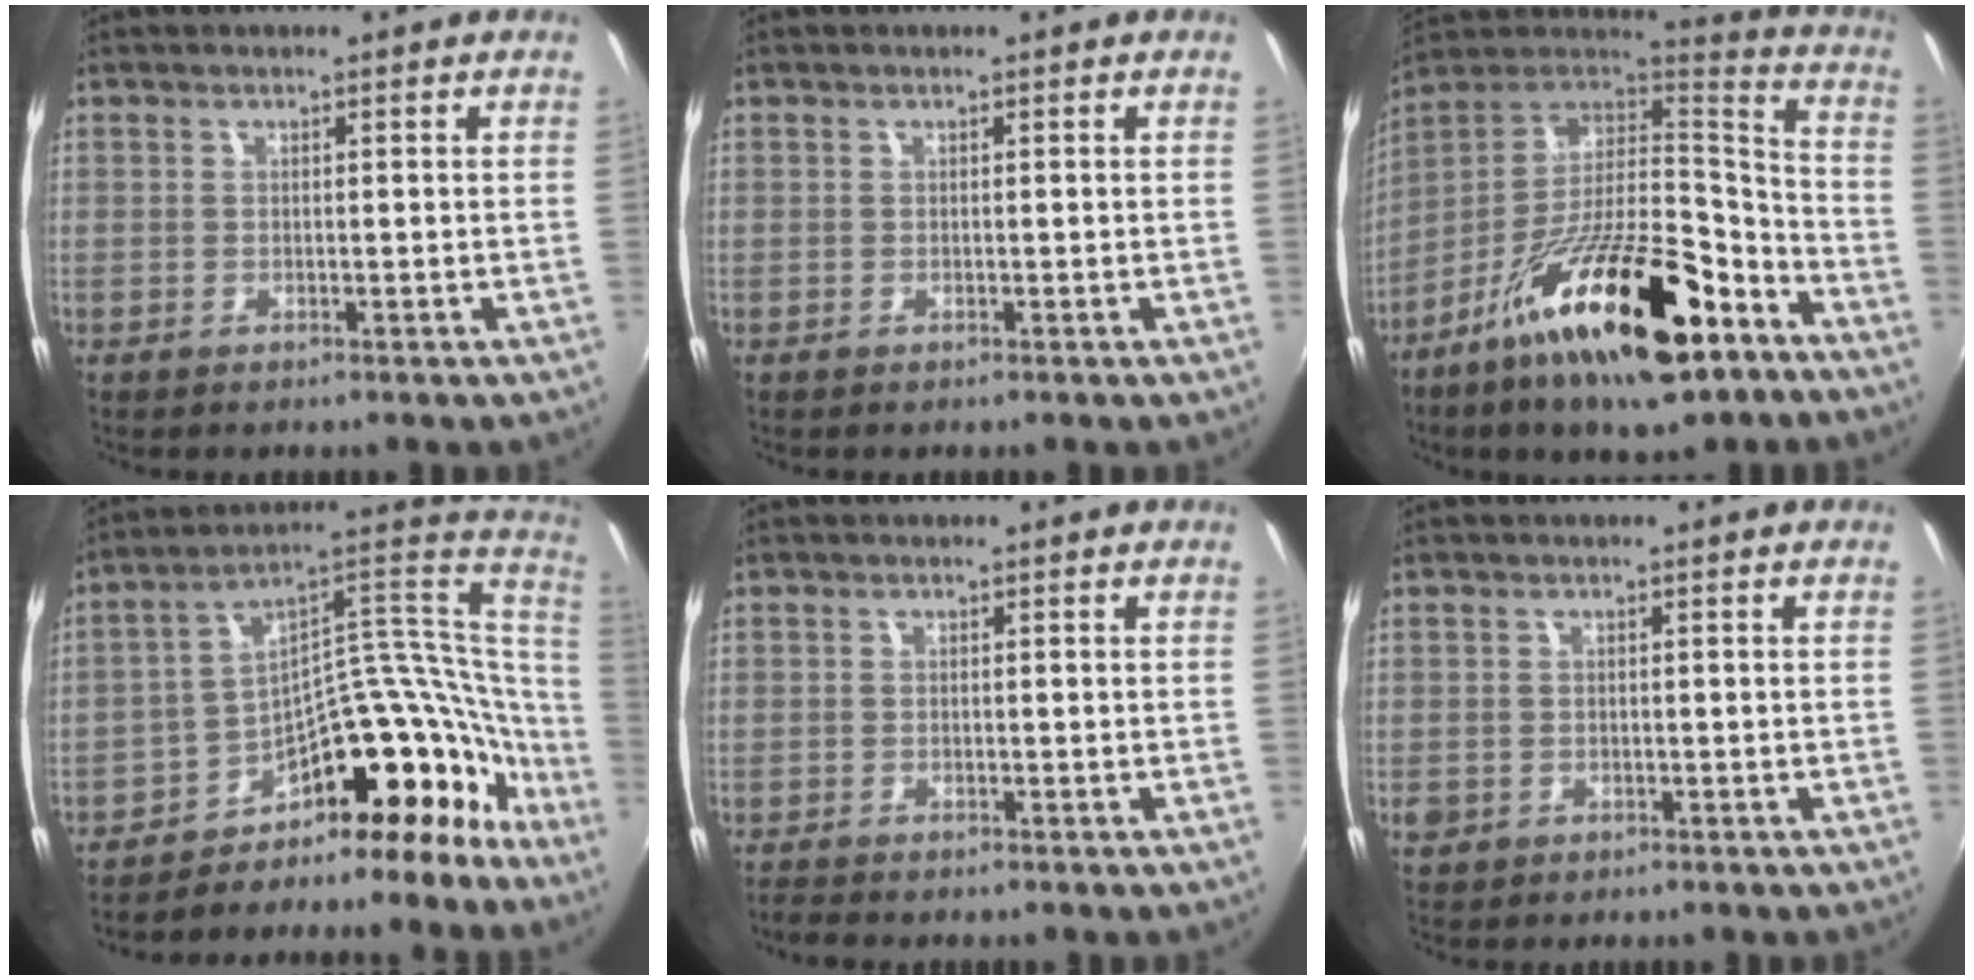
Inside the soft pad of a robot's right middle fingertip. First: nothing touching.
{"total": 0.0}
{"total": 24.7, "force": [-13.1, 8.5, 19.1], "torque": [-0.330, -0.013, -0.222]}
{"total": 24.8, "force": [-18.9, 12.5, 9.9], "torque": [-0.125, 0.089, -0.281]}
{"total": 1.5, "force": [-1.3, 0.7, 0.0], "torque": [-0.006, -0.002, -0.028]}
{"total": 2.1, "force": [-0.7, 1.8, 0.8], "torque": [-0.017, -0.003, -0.013]}